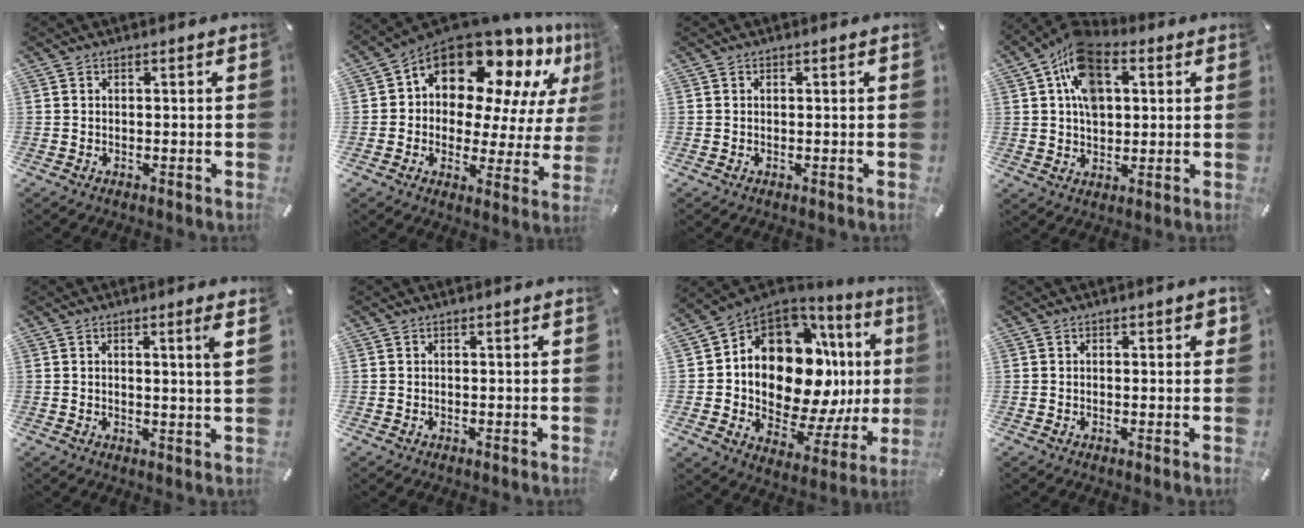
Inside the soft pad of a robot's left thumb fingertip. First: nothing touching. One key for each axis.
{"total": 15.9, "fx": 11.6, "fy": 8.3, "fz": 7.0, "tx": -0.119, "ty": -0.103, "tz": 0.198}
{"total": 0.0}
{"total": 12.8, "fx": 3.9, "fy": 8.8, "fz": 8.5, "tx": -0.153, "ty": -0.004, "tz": 0.070}
{"total": 3.7, "fx": 1.3, "fy": -0.1, "fz": 3.5, "tx": -0.058, "ty": -0.007, "tz": 0.017}
{"total": 0.0}
{"total": 17.9, "fx": 4.2, "fy": 11.4, "fz": 13.2, "tx": -0.249, "ty": -0.069, "tz": 0.065}
{"total": 1.5, "fx": 0.2, "fy": 0.9, "fz": 1.2, "tx": -0.007, "ty": -0.001, "tz": -0.001}